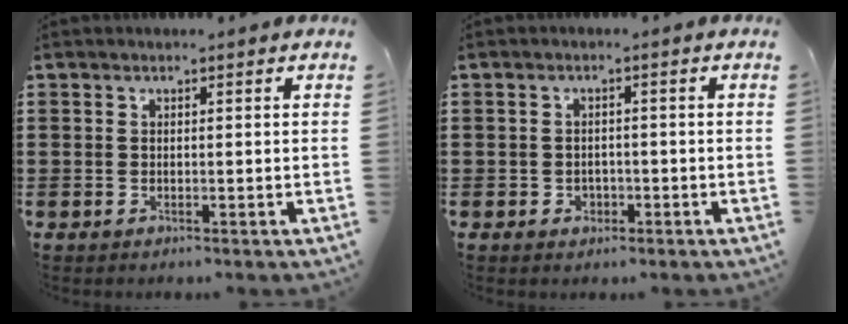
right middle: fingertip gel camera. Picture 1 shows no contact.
{"total": 1.4, "force": [-0.6, 1.2, 0.5], "torque": [-0.013, 0.001, -0.013]}